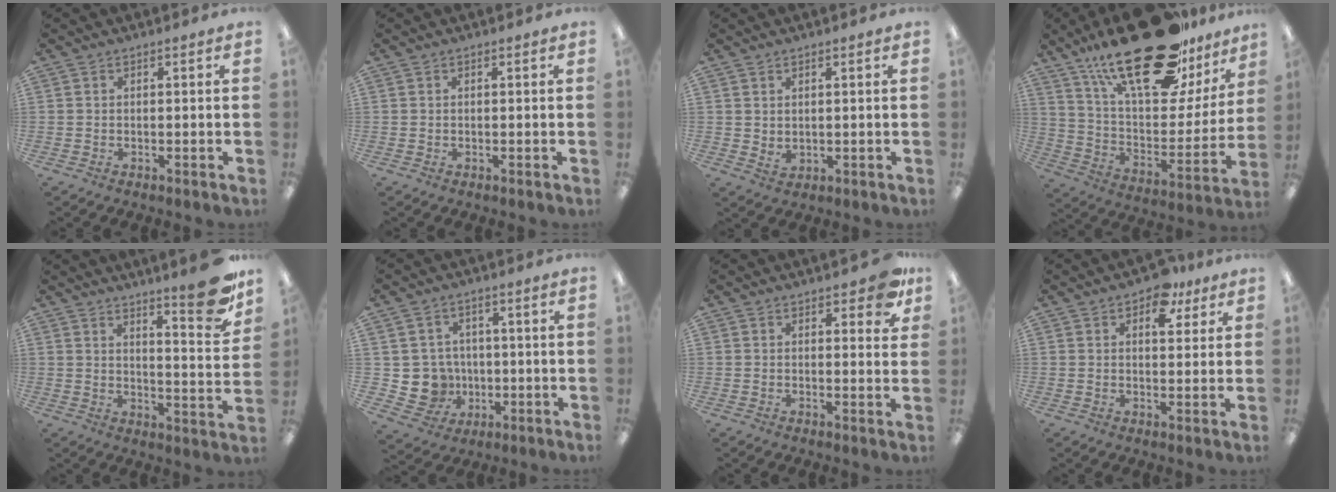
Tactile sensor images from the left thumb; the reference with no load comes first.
{"total": 0.0}
{"total": 2.2, "force": [1.7, 1.3, 0.7], "torque": [-0.008, -0.008, 0.030]}
{"total": 30.8, "force": [20.7, 11.9, 19.5], "torque": [-0.310, -0.115, 0.349]}
{"total": 12.3, "force": [9.4, 2.1, 7.7], "torque": [-0.091, -0.069, 0.151]}
{"total": 8.0, "force": [-0.6, 7.8, 1.7], "torque": [-0.055, 0.005, -0.001]}
{"total": 6.1, "force": [3.7, 2.8, 4.0], "torque": [-0.038, -0.016, 0.060]}
{"total": 8.1, "force": [5.0, 4.4, 4.7], "torque": [-0.041, -0.023, 0.079]}